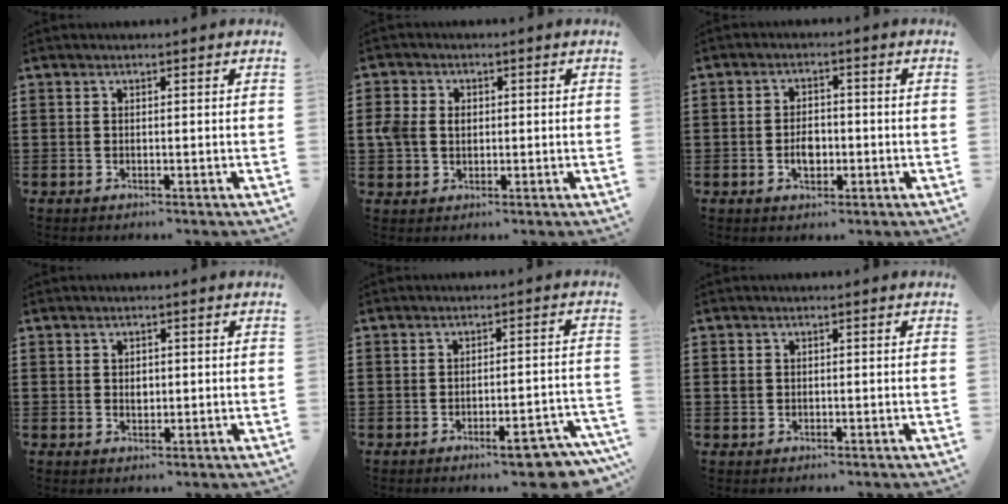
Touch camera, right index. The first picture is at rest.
{"total": 3.9, "force": [0.2, 3.3, 2.1], "torque": [-0.066, 0.007, -0.004]}
{"total": 3.5, "force": [-0.9, 2.2, 2.6], "torque": [-0.033, -0.005, -0.018]}
{"total": 1.4, "force": [0.3, 0.9, 1.0], "torque": [-0.020, 0.005, 0.004]}
{"total": 5.4, "force": [-3.9, 0.7, 3.7], "torque": [-0.056, -0.005, -0.066]}
{"total": 1.1, "force": [0.1, 1.0, 0.4], "torque": [-0.010, 0.006, 0.002]}